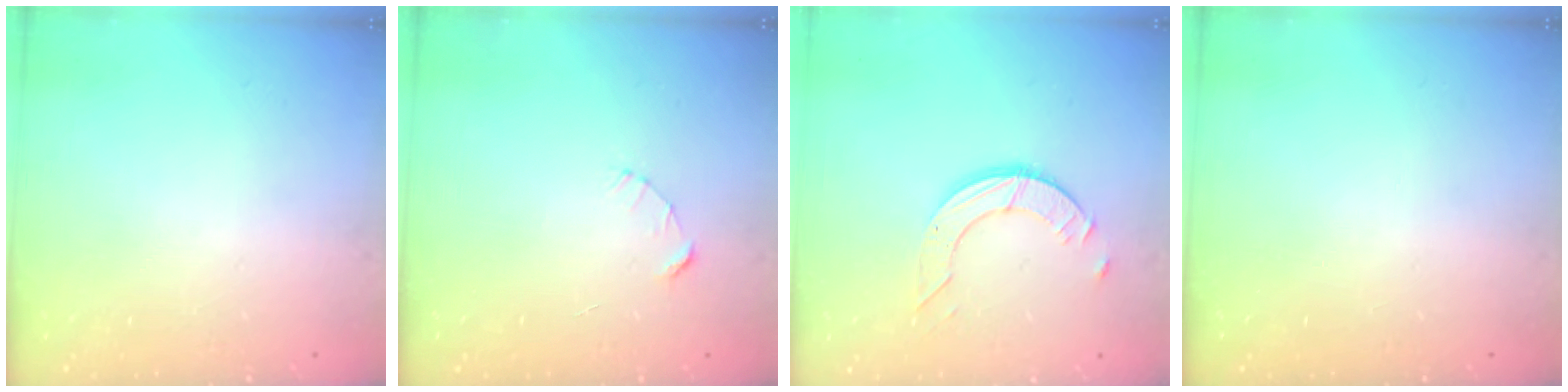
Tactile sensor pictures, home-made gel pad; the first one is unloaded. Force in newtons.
{"total": 2.4, "press": 2.4, "slide": 0.2}
{"total": 6.0, "press": 6.0, "slide": 0.5}
{"total": 0.0}